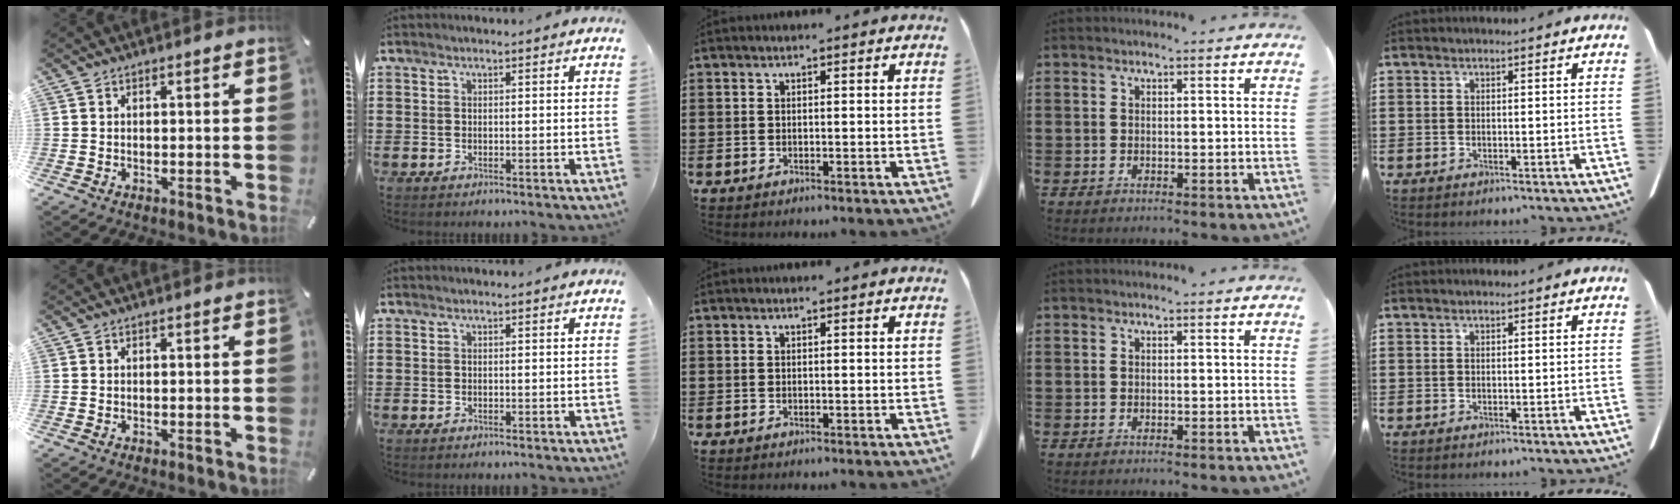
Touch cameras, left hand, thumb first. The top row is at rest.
{}